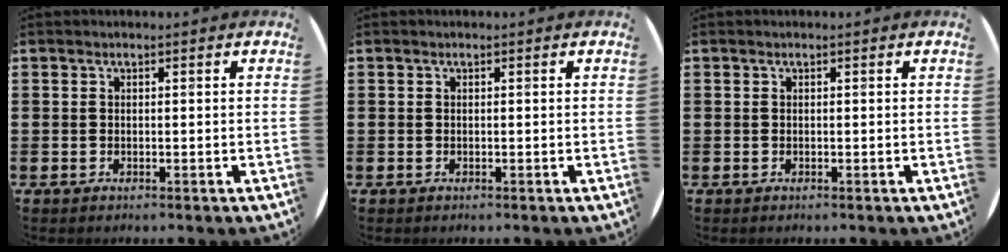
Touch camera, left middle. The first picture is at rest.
{"total": 0.0}
{"total": 0.0}